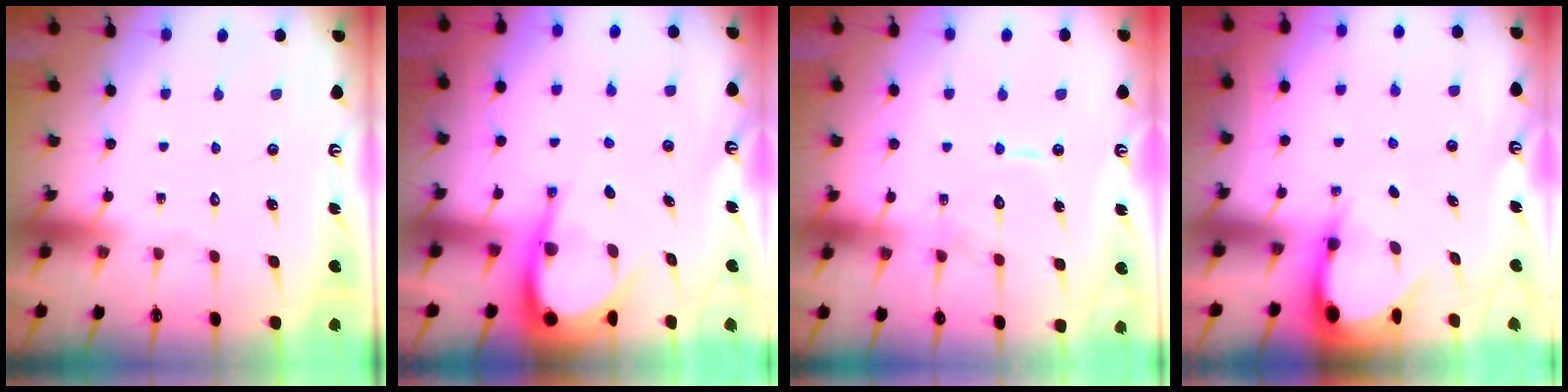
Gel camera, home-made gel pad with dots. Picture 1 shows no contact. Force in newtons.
{"total": 7.7, "press": 7.6, "slide": 0.9}
{"total": 9.6, "press": 9.6, "slide": 0.9}
{"total": 3.7, "press": 3.7, "slide": 0.3}